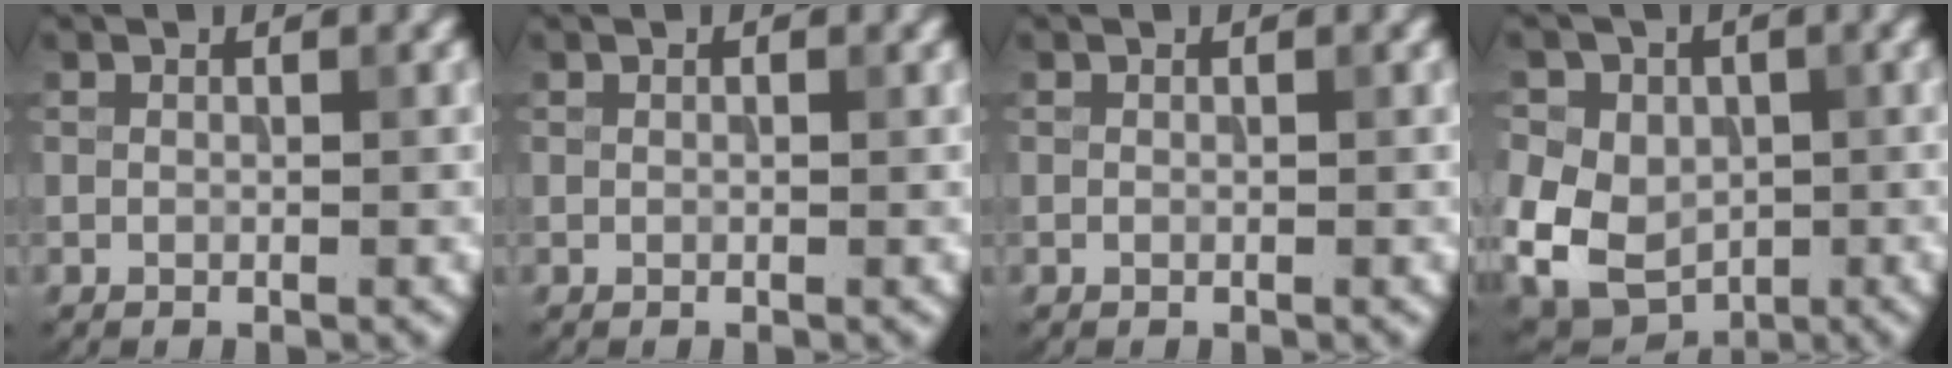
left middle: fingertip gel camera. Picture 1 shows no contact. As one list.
[{"total": 0.0}, {"total": 0.0}, {"total": 10.2, "force": [-0.4, 8.1, 6.2], "torque": [-0.117, 0.005, -0.032]}]